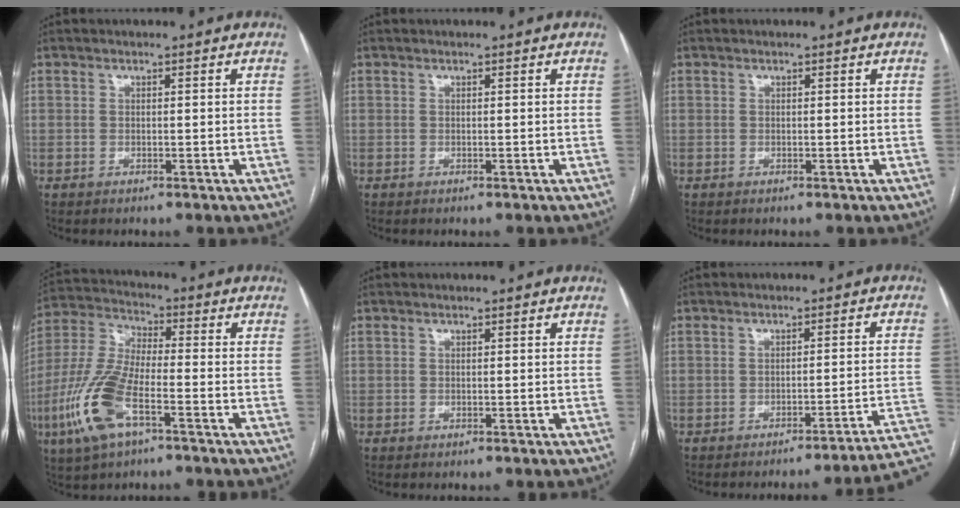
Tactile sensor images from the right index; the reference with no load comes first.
{"total": 0.0}
{"total": 0.0}
{"total": 13.4, "force": [-5.7, 4.2, 11.4], "torque": [-0.264, -0.006, -0.112]}
{"total": 0.0}
{"total": 9.5, "force": [-6.7, -0.6, 6.7], "torque": [-0.064, 0.015, -0.077]}